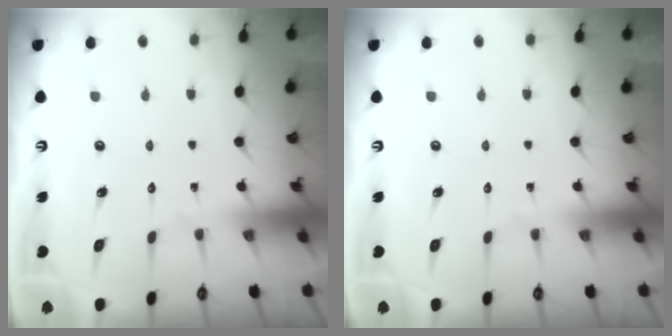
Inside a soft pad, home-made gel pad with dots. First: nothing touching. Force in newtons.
{"total": 0.0}